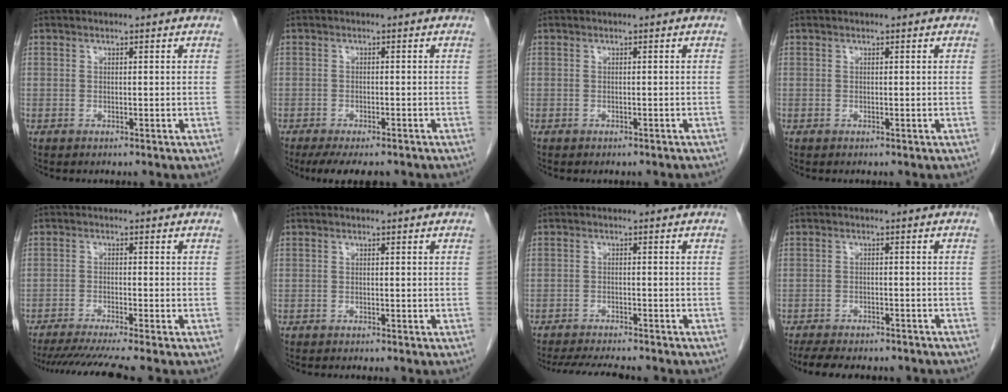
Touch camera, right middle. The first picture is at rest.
{"total": 7.6, "force": [-6.0, 2.5, 3.8], "torque": [-0.052, -0.010, -0.087]}
{"total": 1.6, "force": [-1.4, 0.6, 0.6], "torque": [-0.015, -0.002, -0.014]}
{"total": 0.0}
{"total": 9.5, "force": [-8.0, -1.5, 4.8], "torque": [-0.065, -0.025, -0.126]}
{"total": 1.3, "force": [-1.2, -0.2, 0.6], "torque": [-0.006, 0.003, -0.015]}
{"total": 9.0, "force": [-8.1, 1.0, 3.7], "torque": [-0.059, -0.015, -0.119]}
{"total": 13.3, "force": [-11.5, 3.6, 5.7], "torque": [-0.102, -0.009, -0.146]}